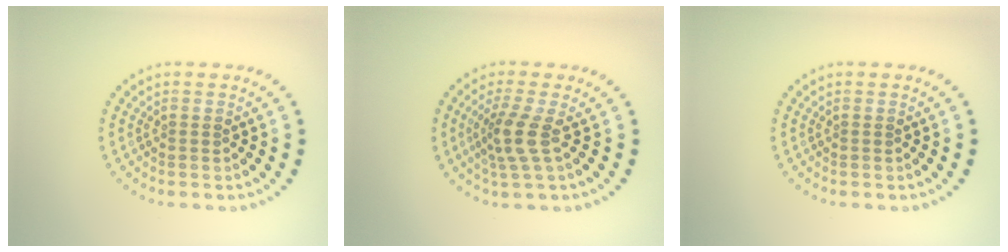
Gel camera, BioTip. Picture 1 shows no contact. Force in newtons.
{"total": 2.9, "press": 2.2, "slide": 1.9}
{"total": 0.0}